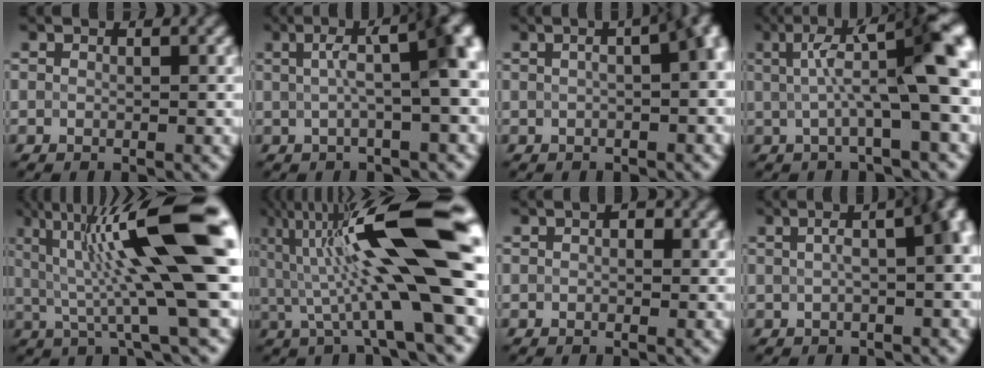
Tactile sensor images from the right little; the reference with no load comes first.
{"total": 6.5, "force": [1.2, 1.5, 6.2], "torque": [-0.079, 0.019, 0.010]}
{"total": 9.1, "force": [1.1, 4.5, 7.8], "torque": [-0.030, 0.042, -0.011]}
{"total": 9.2, "force": [1.4, 2.0, 8.9], "torque": [-0.131, 0.009, 0.018]}
{"total": 14.3, "force": [3.0, 2.7, 13.8], "torque": [-0.217, 0.014, 0.047]}
{"total": 14.3, "force": [1.5, 2.8, 13.9], "torque": [-0.220, 0.019, 0.018]}
{"total": 1.1, "force": [0.2, 0.7, 0.8], "torque": [-0.008, 0.000, 0.000]}
{"total": 7.6, "force": [0.8, 3.3, 6.8], "torque": [-0.039, 0.023, 0.003]}